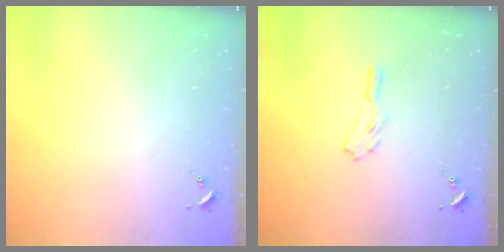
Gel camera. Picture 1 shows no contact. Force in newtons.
{"total": 3.8, "press": 3.8, "slide": 0.4}